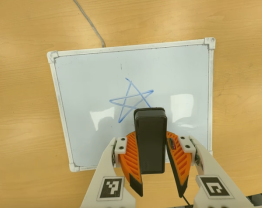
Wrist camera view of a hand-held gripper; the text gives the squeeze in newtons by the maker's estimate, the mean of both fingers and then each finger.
{"total": 8.8, "left": 7.6, "right": 10.1}